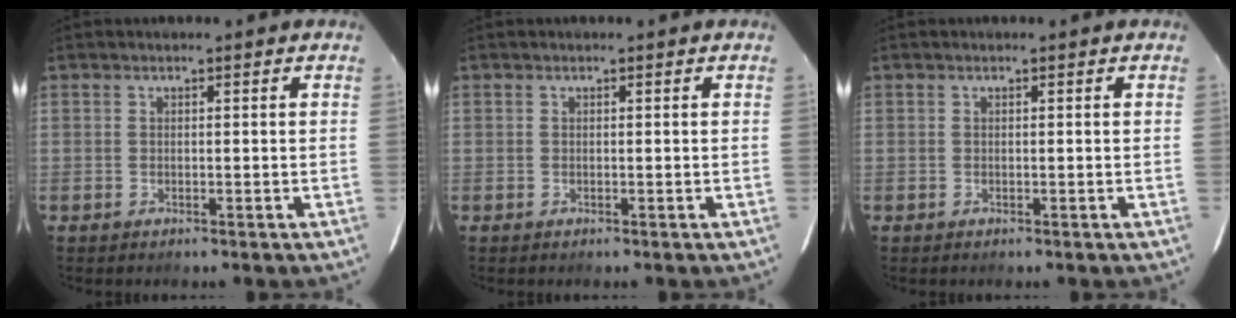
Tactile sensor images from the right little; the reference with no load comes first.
{"total": 0.0}
{"total": 0.0}